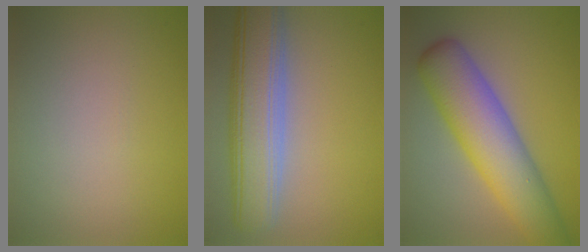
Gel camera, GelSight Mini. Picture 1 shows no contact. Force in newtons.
{"total": 8.4, "press": 8.4, "slide": 0.9}
{"total": 8.6, "press": 8.6, "slide": 0.3}